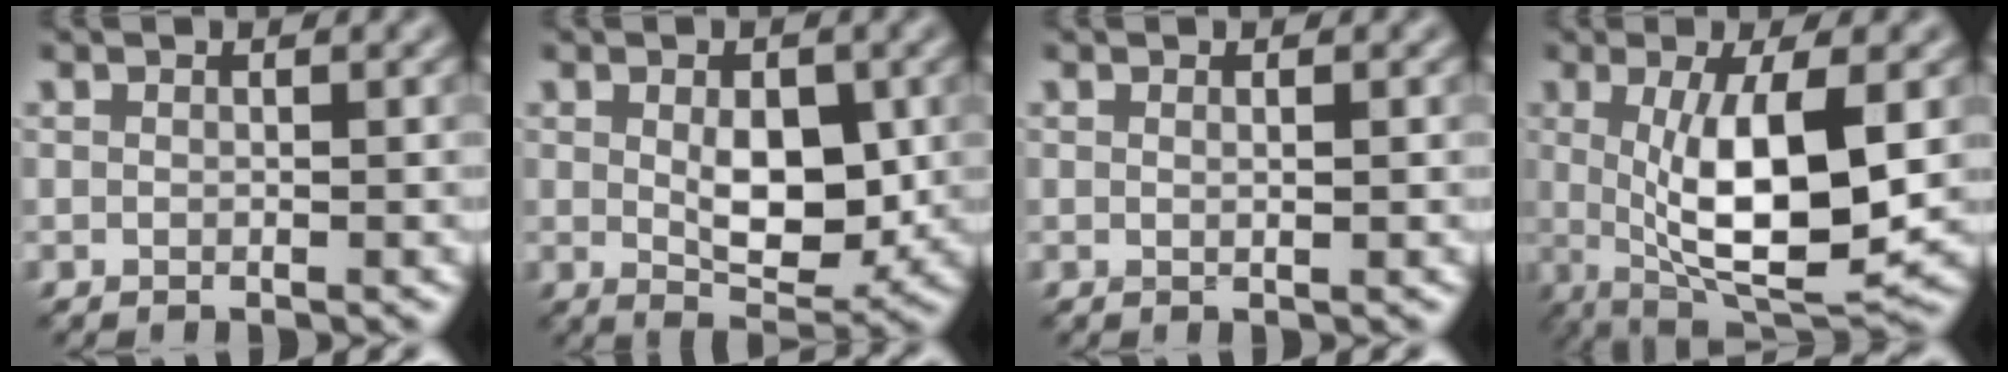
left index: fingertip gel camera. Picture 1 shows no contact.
{"total": 5.1, "force": [0.3, 2.8, 4.3], "torque": [-0.066, -0.009, 0.012]}
{"total": 0.8, "force": [0.2, 0.2, 0.7], "torque": [-0.006, 0.003, 0.001]}
{"total": 10.0, "force": [0.3, 2.9, 9.5], "torque": [-0.156, -0.015, 0.011]}